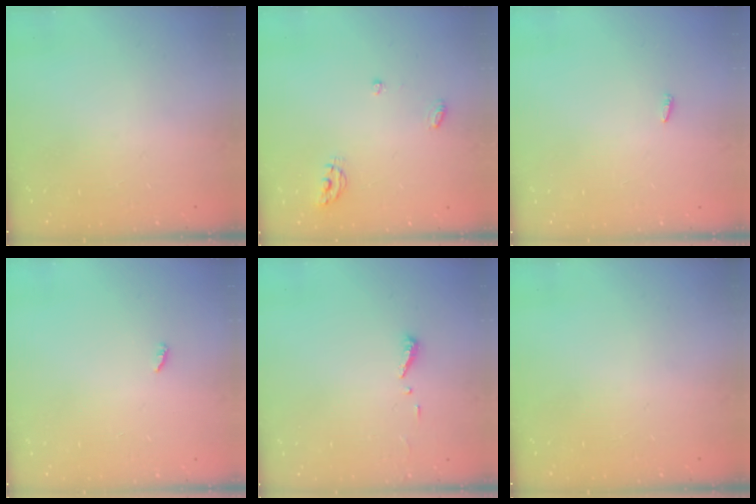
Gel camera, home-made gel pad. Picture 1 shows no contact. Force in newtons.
{"total": 4.9, "press": 4.8, "slide": 0.4}
{"total": 1.8, "press": 1.7, "slide": 0.6}
{"total": 2.3, "press": 2.3, "slide": 0.2}
{"total": 3.7, "press": 3.7, "slide": 0.2}
{"total": 0.0}